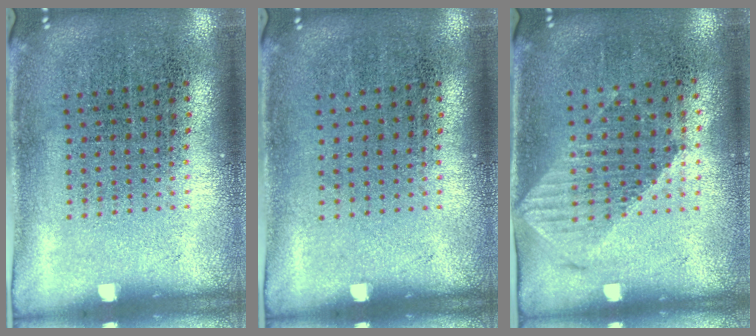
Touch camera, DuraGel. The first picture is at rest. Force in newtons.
{"total": 0.0}
{"total": 1.1, "press": 1.0, "slide": 0.4}